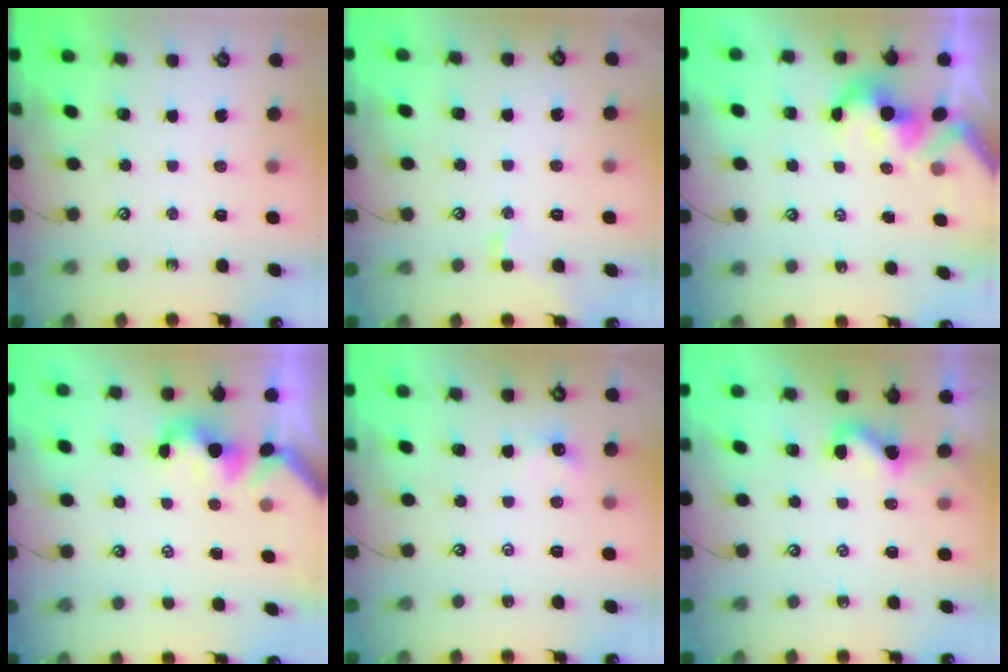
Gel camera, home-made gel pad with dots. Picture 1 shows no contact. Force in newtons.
{"total": 0.5, "press": 0.3, "slide": 0.4}
{"total": 5.1, "press": 5.1, "slide": 0.7}
{"total": 1.1, "press": 1.0, "slide": 0.4}
{"total": 0.0}
{"total": 2.9, "press": 2.9, "slide": 0.4}